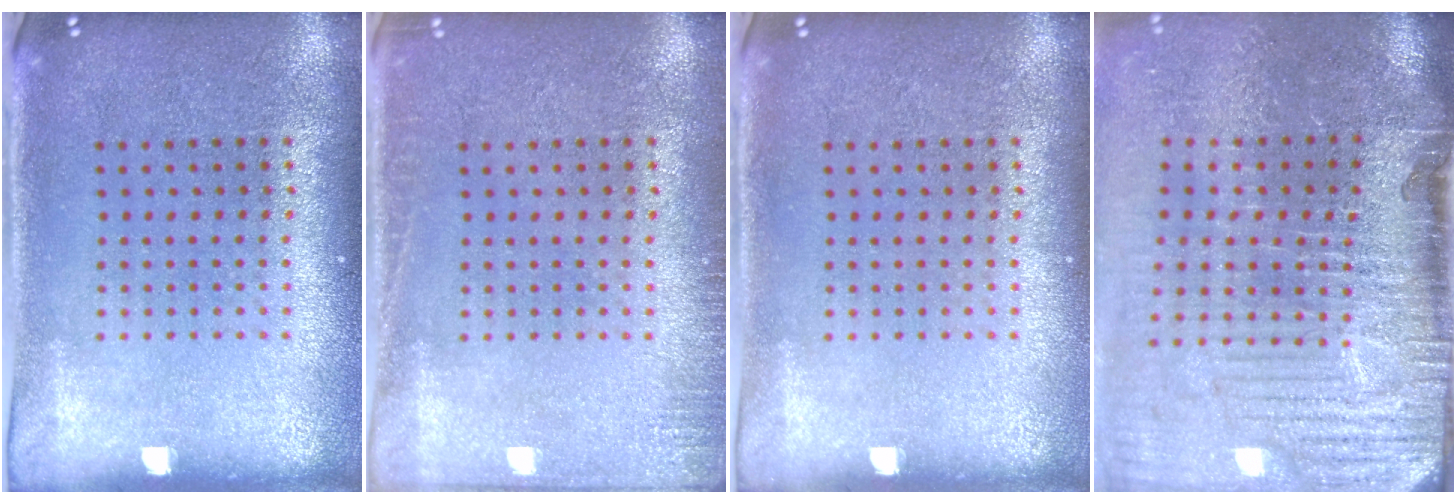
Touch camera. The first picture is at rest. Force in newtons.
{"total": 1.4, "press": 1.4, "slide": 0.4}
{"total": 0.0}
{"total": 5.4, "press": 4.4, "slide": 3.1}